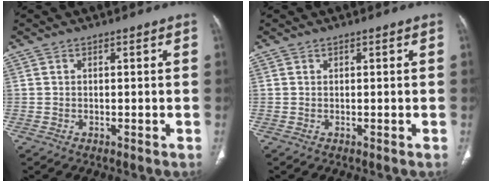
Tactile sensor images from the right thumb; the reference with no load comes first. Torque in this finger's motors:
{"motor_torque": [-0.04, 0.26, 0.22, -0.17, -0.07]}